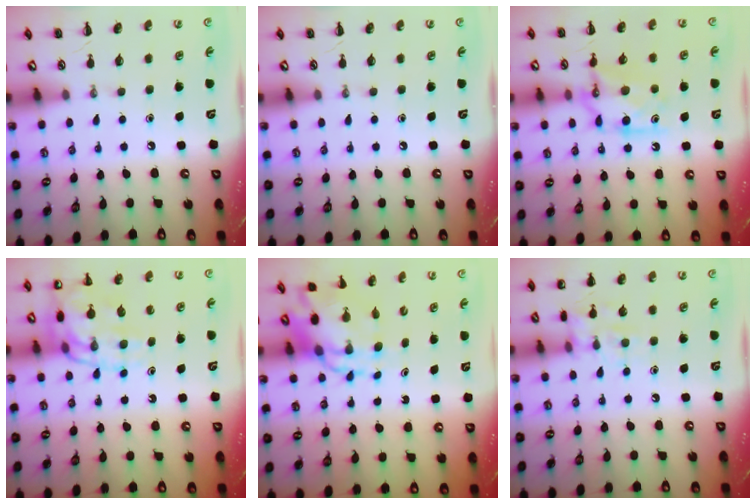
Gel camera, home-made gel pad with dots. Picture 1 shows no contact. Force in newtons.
{"total": 0.0}
{"total": 10.5, "press": 10.5, "slide": 0.5}
{"total": 14.3, "press": 14.2, "slide": 2.3}
{"total": 8.4, "press": 8.0, "slide": 2.2}
{"total": 9.3, "press": 9.2, "slide": 1.4}